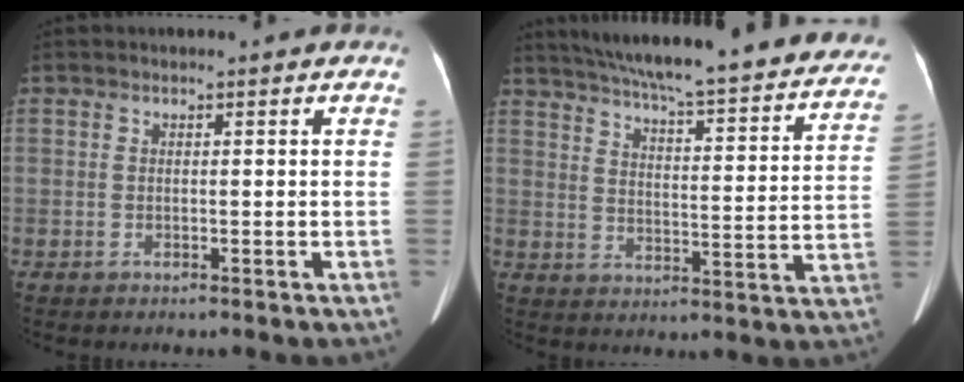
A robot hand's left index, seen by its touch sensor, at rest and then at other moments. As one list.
[{"total": 32.7, "force": [28.8, 4.3, 14.9], "torque": [-0.234, -0.066, 0.351]}]